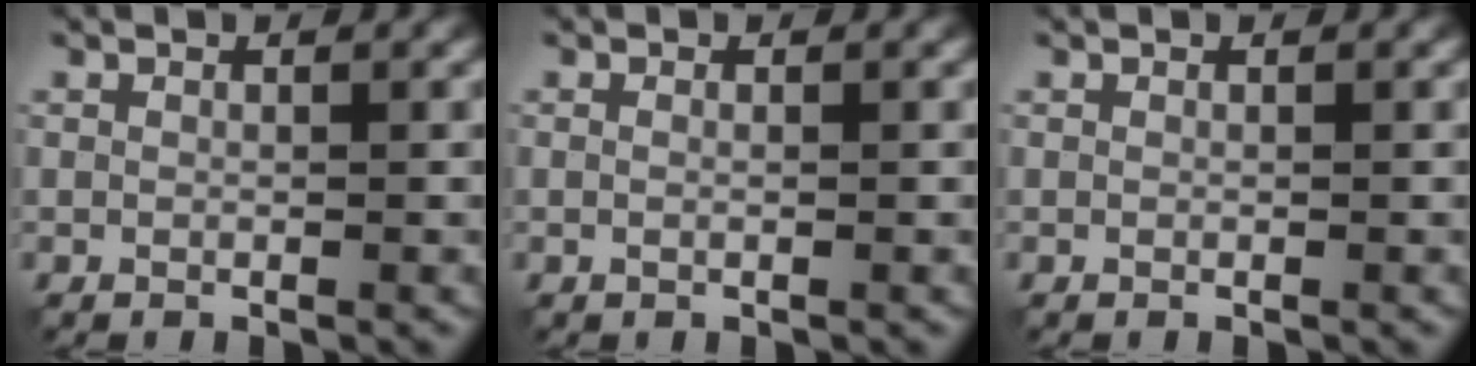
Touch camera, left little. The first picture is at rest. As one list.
[{"total": 0.6, "force": [0.1, 0.3, 0.5], "torque": [-0.006, -0.010, 0.001]}, {"total": 0.0}]